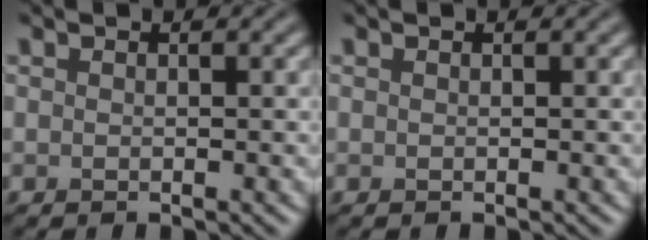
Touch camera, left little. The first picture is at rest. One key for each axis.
{"total": 0.0}